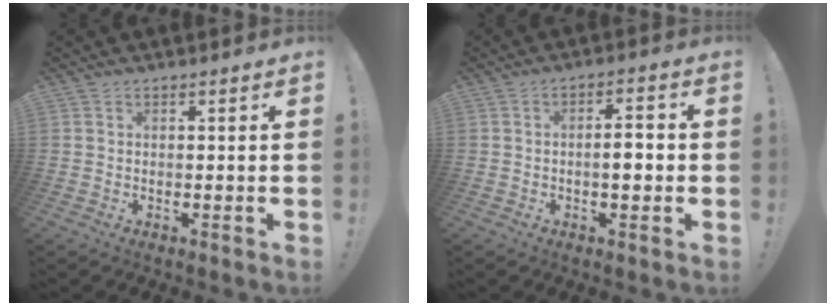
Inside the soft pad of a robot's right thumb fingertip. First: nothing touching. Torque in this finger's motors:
{"motor_torque": [0.22, -0.15, 0.10, -0.03, -0.05]}